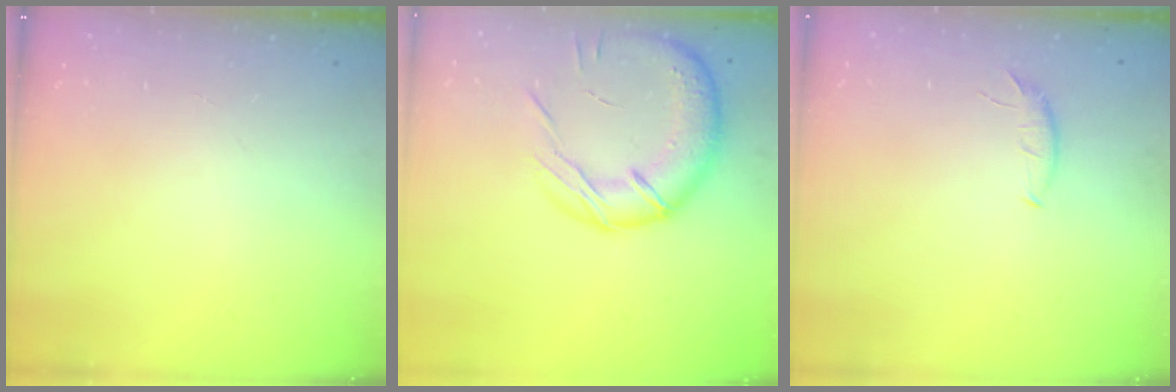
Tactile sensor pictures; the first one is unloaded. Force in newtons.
{"total": 17.7, "press": 17.4, "slide": 3.2}
{"total": 5.5, "press": 5.5, "slide": 0.5}